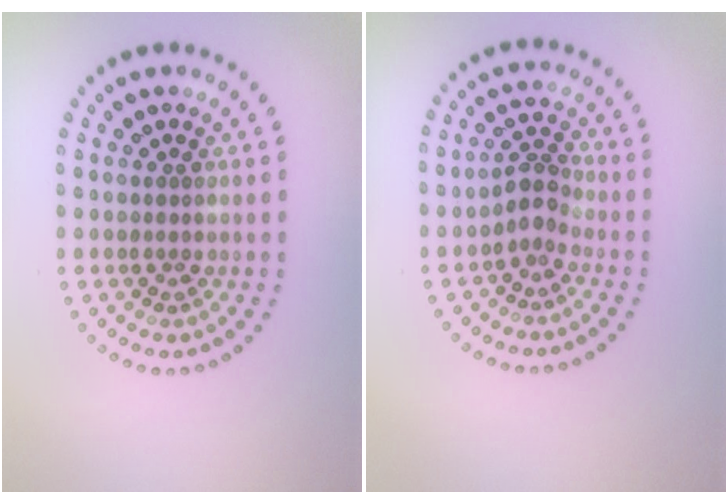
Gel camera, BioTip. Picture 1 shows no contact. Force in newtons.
{"total": 2.0, "press": 1.6, "slide": 1.2}